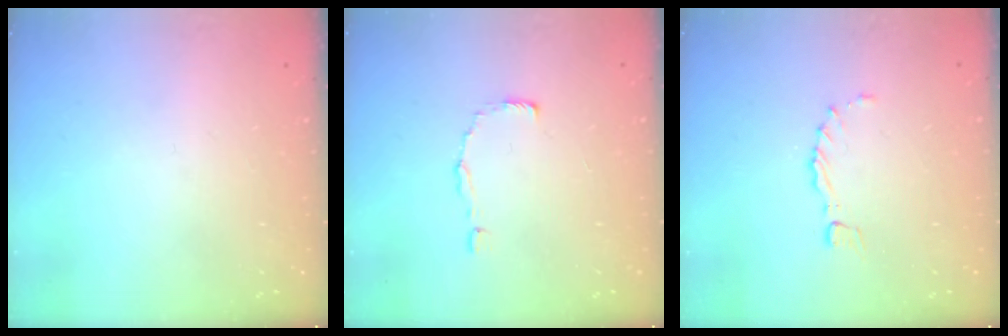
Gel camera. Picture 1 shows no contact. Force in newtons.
{"total": 2.0, "press": 2.0, "slide": 0.1}
{"total": 0.8, "press": 0.7, "slide": 0.3}